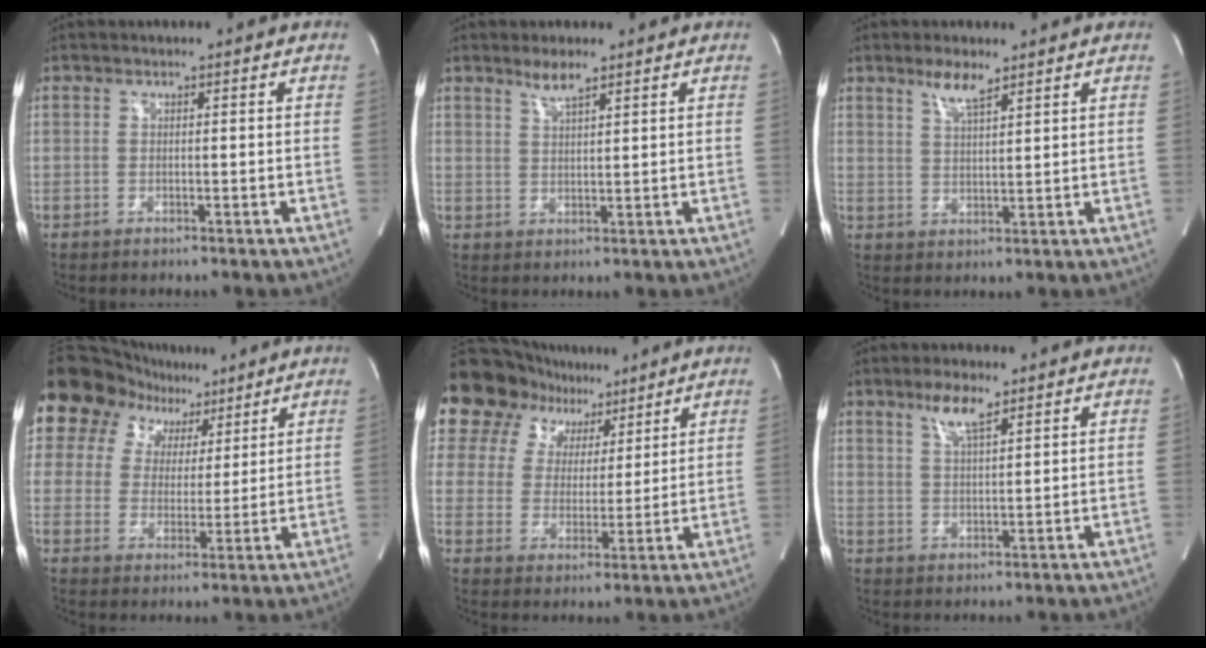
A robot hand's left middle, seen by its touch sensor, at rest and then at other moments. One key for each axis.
{"total": 3.1, "fx": 2.5, "fy": 0.2, "fz": 1.9, "tx": -0.043, "ty": -0.001, "tz": 0.048}
{"total": 4.1, "fx": 3.1, "fy": 0.6, "fz": 2.7, "tx": -0.057, "ty": -0.001, "tz": 0.059}
{"total": 11.2, "fx": 7.6, "fy": 7.4, "fz": 3.4, "tx": -0.051, "ty": 0.038, "tz": 0.126}
{"total": 13.3, "fx": 9.6, "fy": 8.4, "fz": 3.8, "tx": -0.068, "ty": 0.034, "tz": 0.160}
{"total": 4.9, "fx": 3.3, "fy": 0.8, "fz": 3.5, "tx": -0.071, "ty": 0.000, "tz": 0.062}